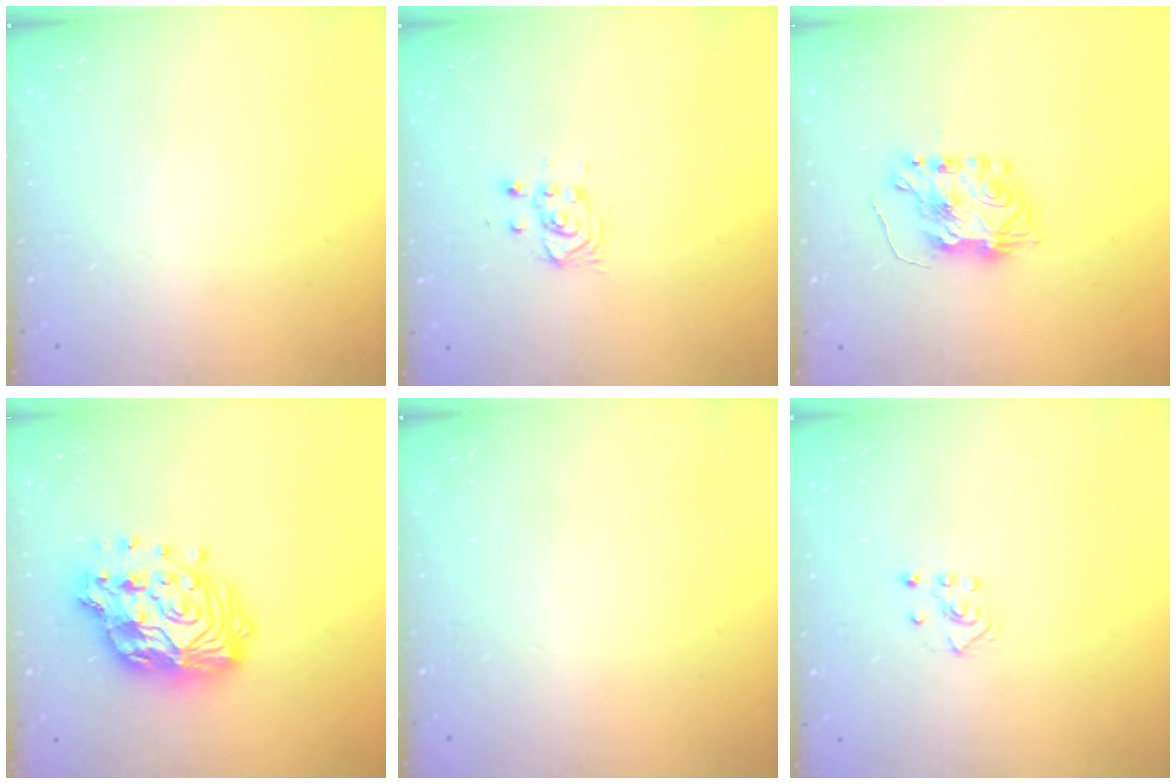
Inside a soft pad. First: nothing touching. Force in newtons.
{"total": 3.6, "press": 3.6, "slide": 0.1}
{"total": 7.5, "press": 7.5, "slide": 0.6}
{"total": 18.7, "press": 18.6, "slide": 1.5}
{"total": 0.0}
{"total": 2.8, "press": 2.7, "slide": 0.5}